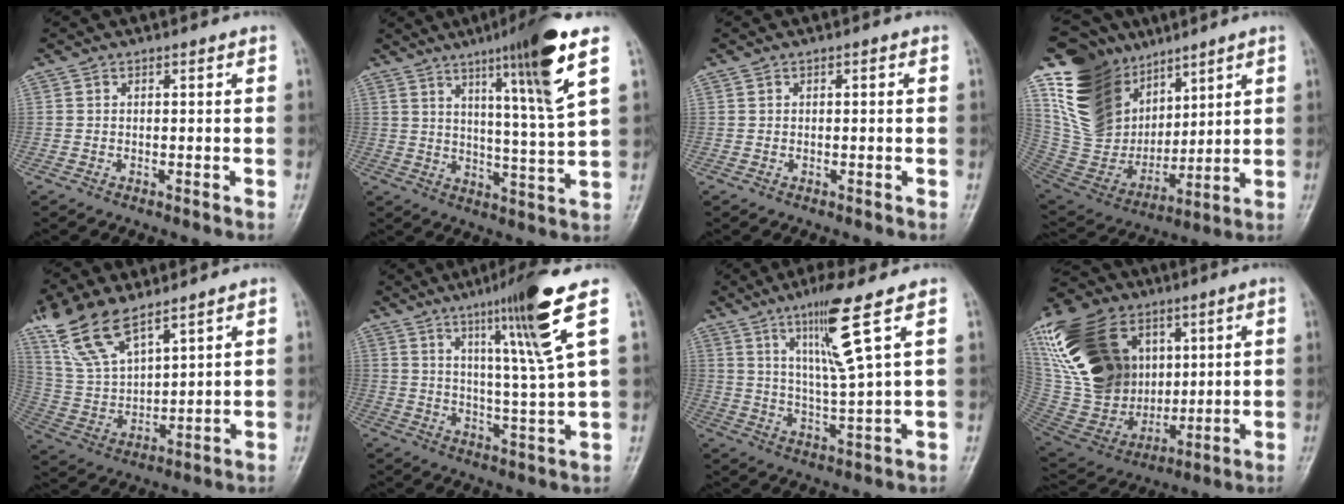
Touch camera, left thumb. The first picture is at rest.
{"total": 14.3, "force": [7.4, -0.1, 12.2], "torque": [-0.193, -0.043, 0.117]}
{"total": 0.0}
{"total": 22.3, "force": [11.3, 15.8, 10.9], "torque": [-0.176, -0.037, 0.231]}
{"total": 13.1, "force": [9.3, 5.2, 7.7], "torque": [-0.148, -0.032, 0.199]}
{"total": 12.8, "force": [6.2, -1.2, 11.2], "torque": [-0.184, -0.034, 0.105]}
{"total": 10.5, "force": [5.2, -0.6, 9.1], "torque": [-0.170, -0.032, 0.101]}
{"total": 28.9, "force": [8.4, 20.8, 18.2], "torque": [-0.364, -0.005, 0.170]}